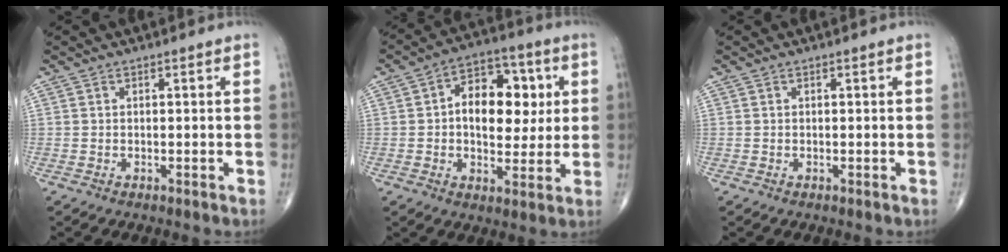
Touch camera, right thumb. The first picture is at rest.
{"total": 14.1, "force": [1.9, 9.0, 10.7], "torque": [-0.115, 0.013, 0.024]}
{"total": 0.0}